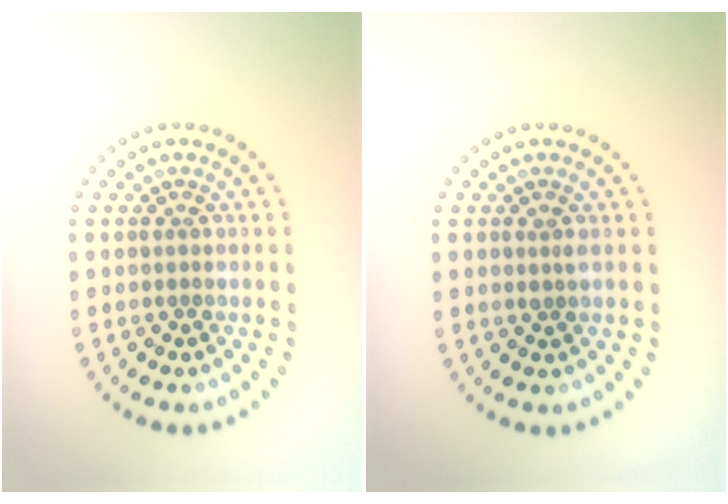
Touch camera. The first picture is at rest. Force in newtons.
{"total": 0.5, "press": 0.5, "slide": 0.2}